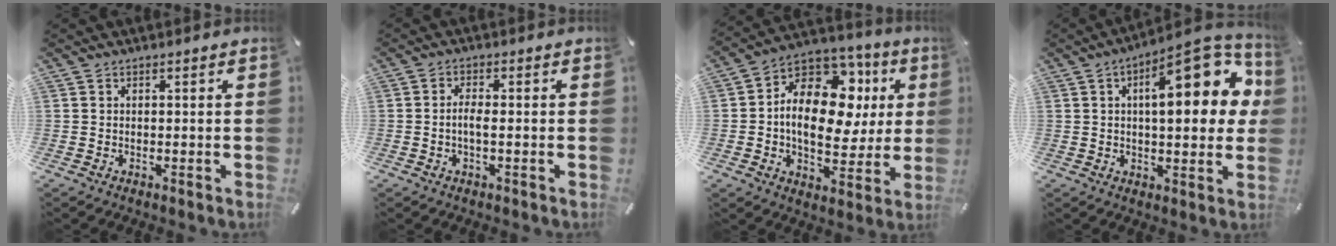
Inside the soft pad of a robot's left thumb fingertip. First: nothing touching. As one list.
[{"total": 2.9, "force": [-0.6, 0.8, 2.7], "torque": [-0.057, 0.000, -0.014]}, {"total": 18.3, "force": [2.9, 12.9, 12.6], "torque": [-0.203, -0.014, 0.053]}, {"total": 18.8, "force": [5.9, 7.7, 16.1], "torque": [-0.217, -0.019, 0.088]}]